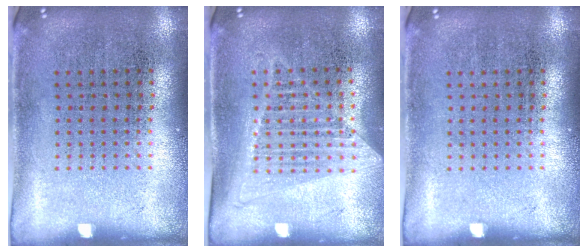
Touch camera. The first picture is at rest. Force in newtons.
{"total": 1.3, "press": 1.2, "slide": 0.5}
{"total": 0.0}